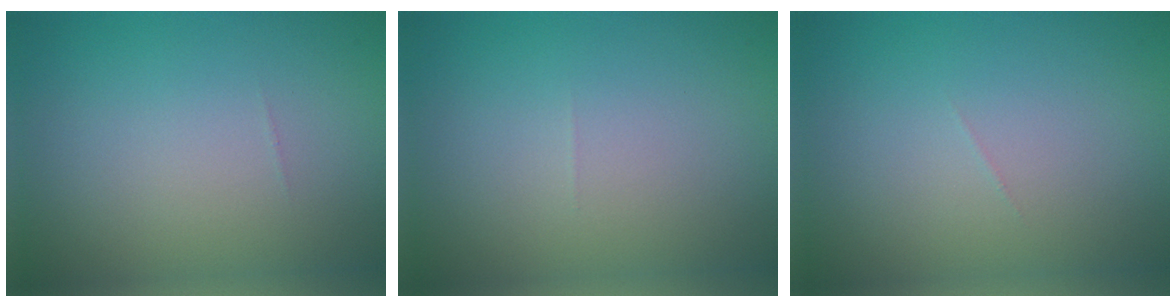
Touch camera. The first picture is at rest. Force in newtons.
{"total": 0.0}
{"total": 0.0}